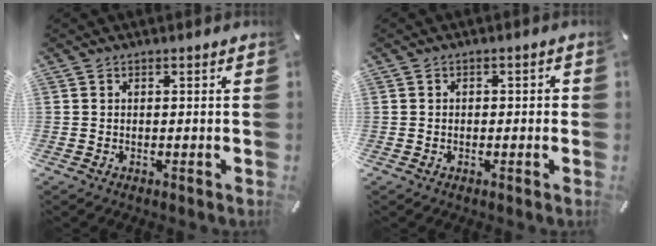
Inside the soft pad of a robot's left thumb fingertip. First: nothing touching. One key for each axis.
{"total": 1.4, "fx": -0.7, "fy": 0.9, "fz": 0.9, "tx": -0.017, "ty": 0.007, "tz": -0.015}